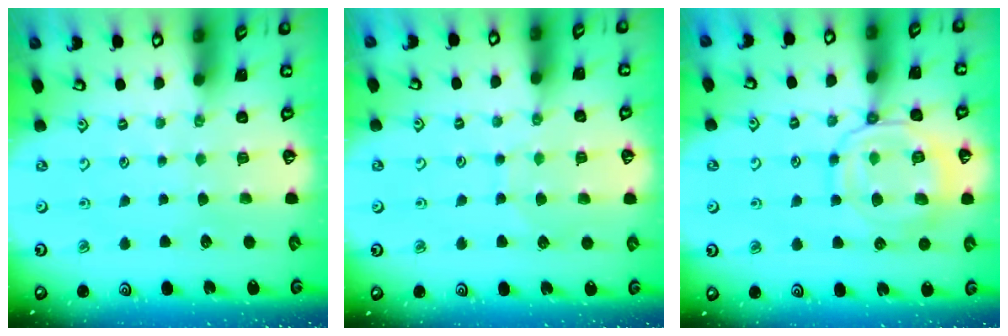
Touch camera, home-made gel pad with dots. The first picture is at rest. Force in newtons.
{"total": 6.0, "press": 6.0, "slide": 0.6}
{"total": 14.2, "press": 14.2, "slide": 1.2}